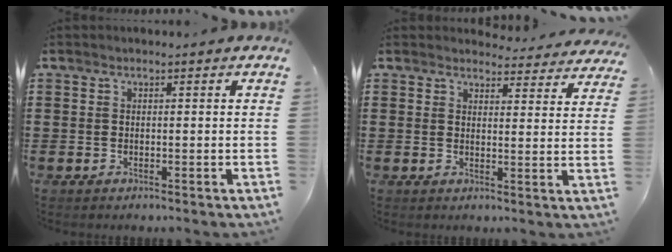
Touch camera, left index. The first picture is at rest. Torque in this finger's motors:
{"motor_torque": [1.68, -0.46, 0.01, -0.02]}